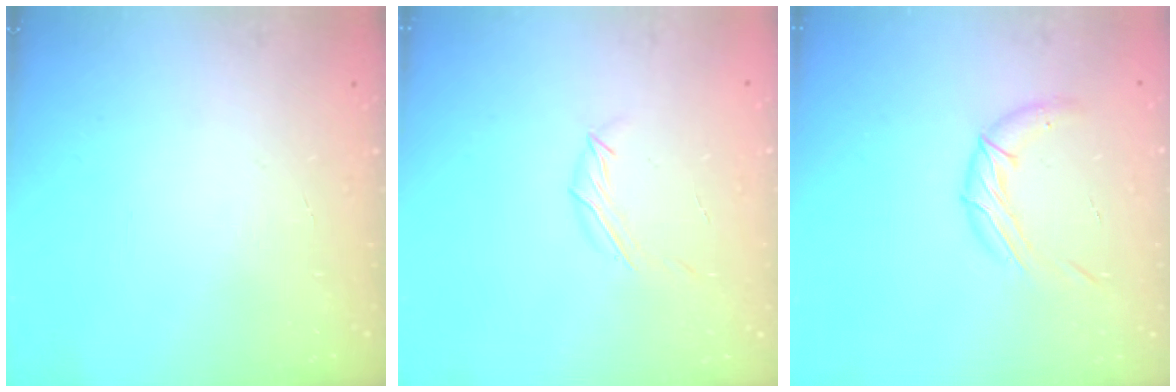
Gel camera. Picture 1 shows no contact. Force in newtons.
{"total": 4.5, "press": 4.4, "slide": 0.9}
{"total": 9.5, "press": 9.5, "slide": 0.7}